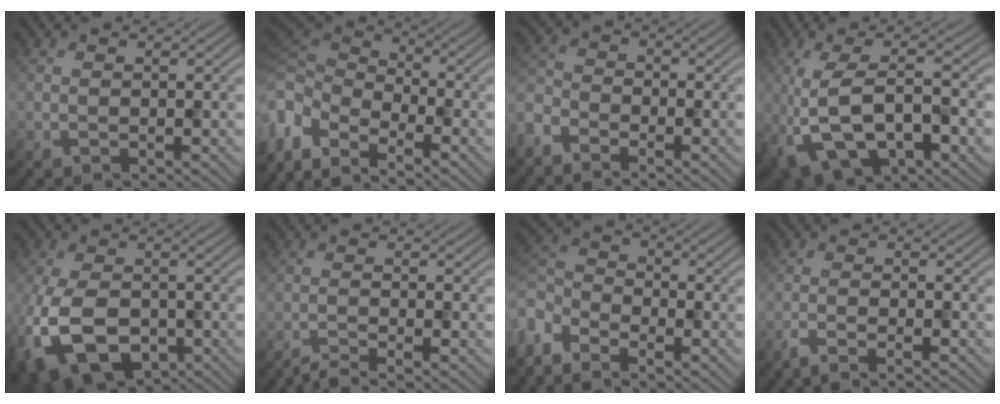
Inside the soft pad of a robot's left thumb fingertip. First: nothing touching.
{"total": 8.4, "force": [-4.8, 4.1, 5.5], "torque": [-0.149, -0.015, -0.092]}
{"total": 4.5, "force": [-3.8, 1.8, 1.5], "torque": [-0.039, -0.006, -0.097]}
{"total": 11.6, "force": [-3.5, 4.3, 10.2], "torque": [-0.209, -0.012, -0.052]}
{"total": 11.2, "force": [-4.9, 6.4, 7.7], "torque": [-0.181, -0.028, -0.081]}
{"total": 3.0, "force": [-2.4, 0.2, 1.7], "torque": [-0.017, 0.001, -0.061]}
{"total": 6.4, "force": [-4.9, 2.7, 3.0], "torque": [-0.082, -0.008, -0.115]}
{"total": 3.6, "force": [-2.6, 0.4, 2.4], "torque": [-0.025, 0.000, -0.066]}